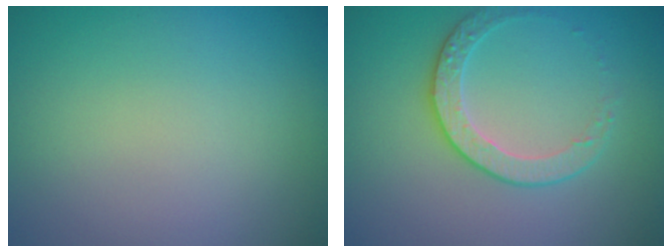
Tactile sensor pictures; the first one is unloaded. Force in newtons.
{"total": 2.4, "press": 1.9, "slide": 1.5}